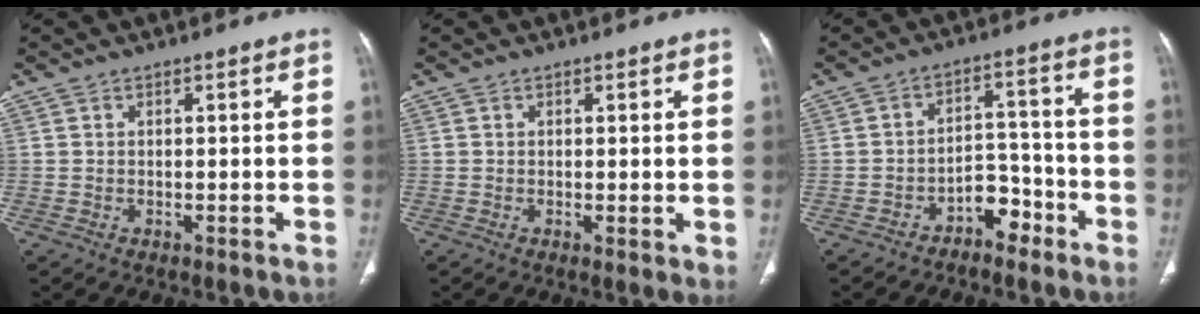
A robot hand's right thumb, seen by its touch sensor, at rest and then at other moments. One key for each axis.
{"total": 3.5, "fx": 0.1, "fy": 1.3, "fz": 3.3, "tx": -0.046, "ty": -0.013, "tz": -0.001}
{"total": 6.4, "fx": -4.3, "fy": 3.8, "fz": 2.9, "tx": -0.014, "ty": 0.053, "tz": -0.068}